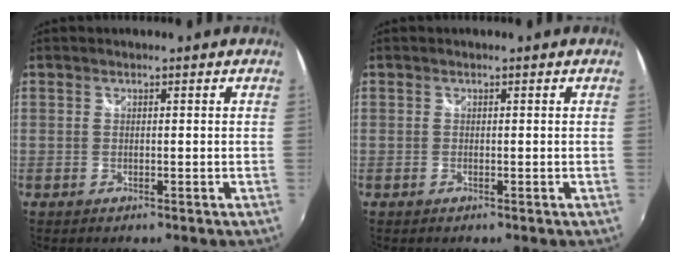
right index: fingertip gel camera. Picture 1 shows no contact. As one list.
[{"total": 0.0}]